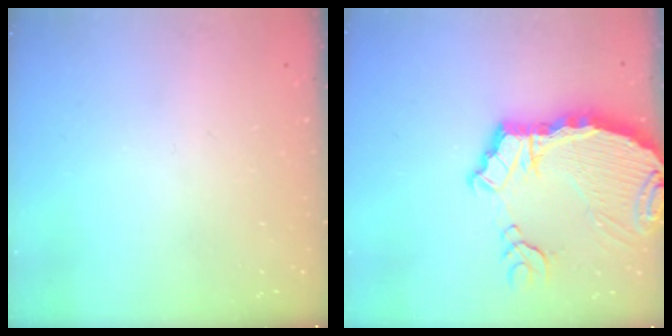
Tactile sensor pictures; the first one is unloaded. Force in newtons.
{"total": 11.6, "press": 11.5, "slide": 1.4}